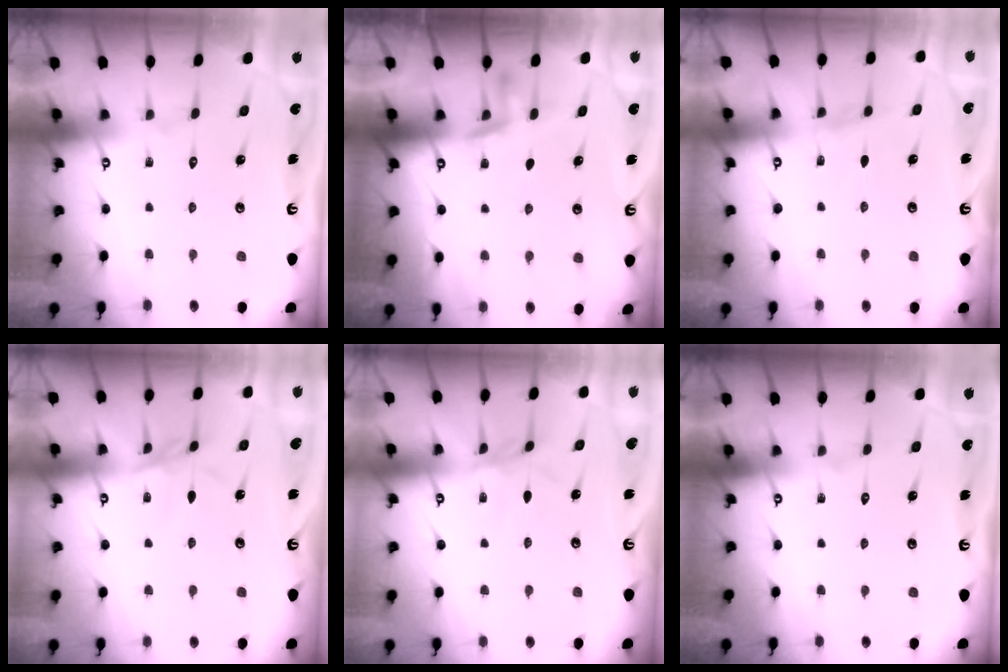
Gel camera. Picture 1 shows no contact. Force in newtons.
{"total": 4.3, "press": 4.2, "slide": 0.9}
{"total": 1.9, "press": 1.9, "slide": 0.3}
{"total": 3.7, "press": 3.7, "slide": 0.5}
{"total": 3.0, "press": 3.0, "slide": 0.4}
{"total": 0.0}